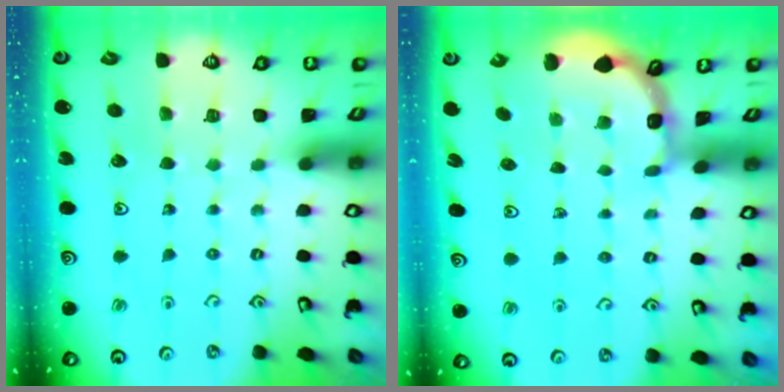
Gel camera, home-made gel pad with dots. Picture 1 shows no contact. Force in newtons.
{"total": 1.9, "press": 1.9, "slide": 0.2}